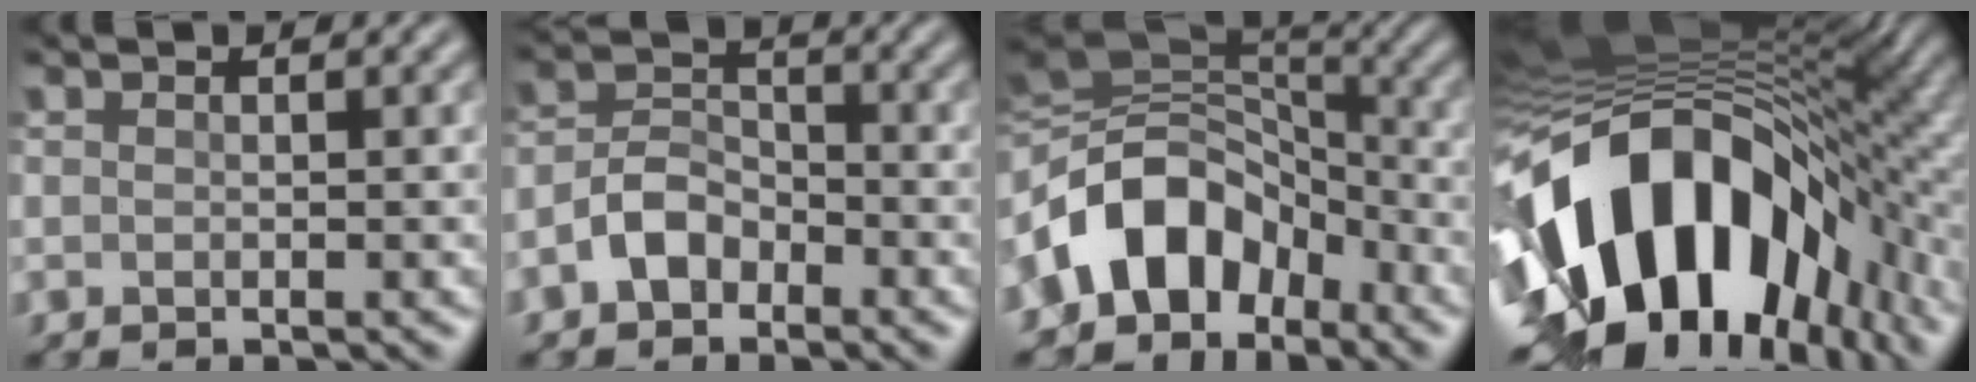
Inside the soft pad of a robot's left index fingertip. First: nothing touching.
{"total": 3.4, "force": [-1.9, 2.2, 1.7], "torque": [-0.029, 0.011, -0.045]}
{"total": 9.8, "force": [-4.1, 7.2, 5.2], "torque": [-0.079, 0.022, -0.093]}
{"total": 18.0, "force": [-5.7, 10.2, 13.7], "torque": [-0.238, -0.016, -0.095]}